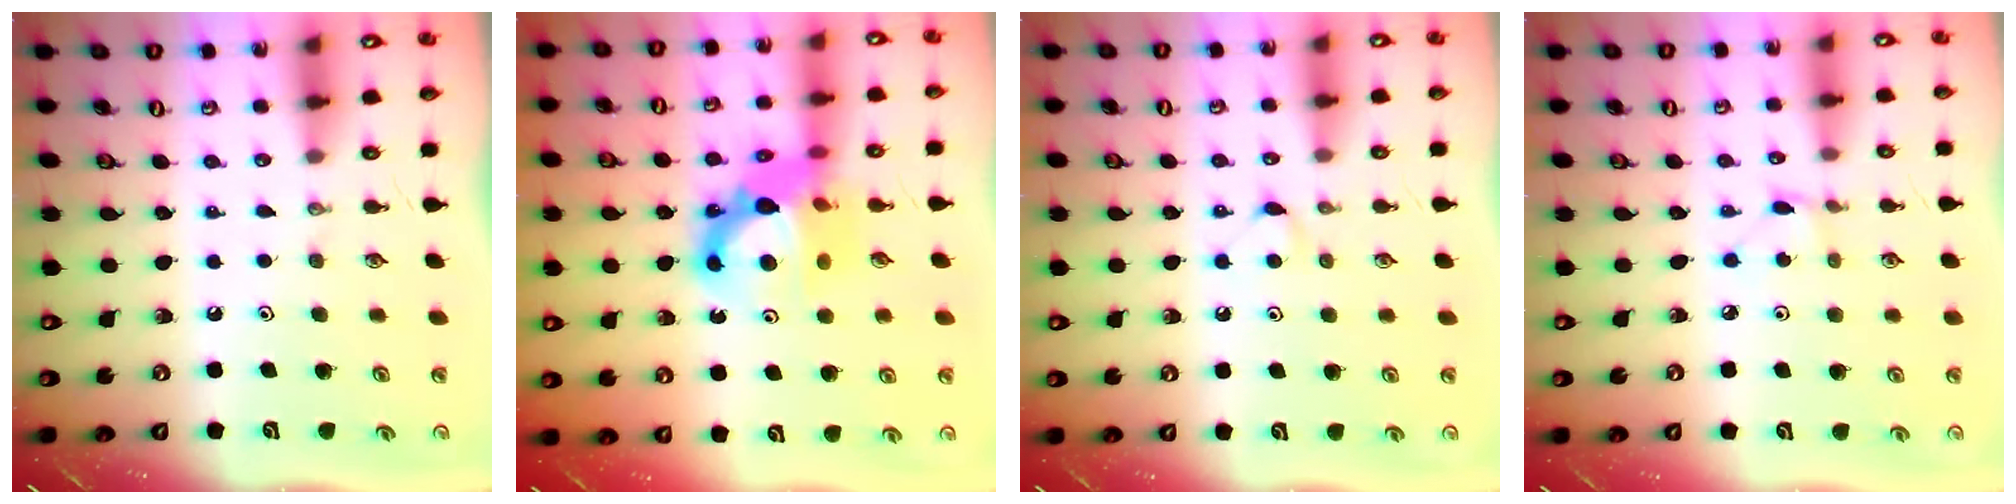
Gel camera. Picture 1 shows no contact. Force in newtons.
{"total": 12.9, "press": 12.7, "slide": 2.5}
{"total": 3.9, "press": 3.9, "slide": 0.5}
{"total": 1.3, "press": 1.2, "slide": 0.1}